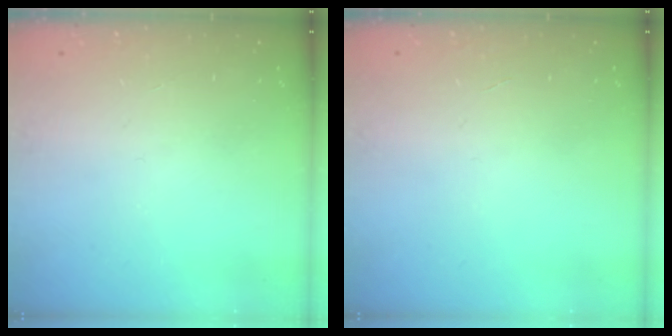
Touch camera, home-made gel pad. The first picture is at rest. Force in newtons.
{"total": 0.0}